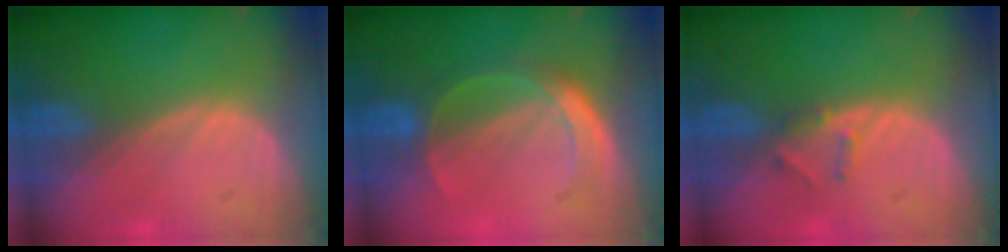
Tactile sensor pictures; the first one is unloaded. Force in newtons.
{"total": 5.6, "press": 5.1, "slide": 2.3}
{"total": 1.9, "press": 1.7, "slide": 0.9}